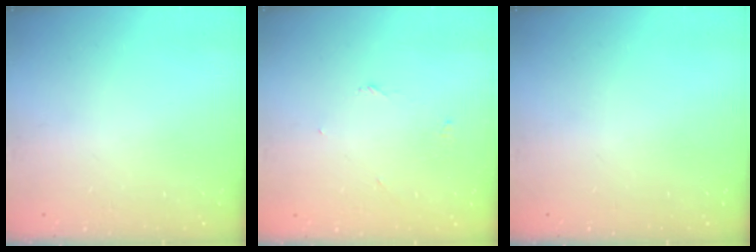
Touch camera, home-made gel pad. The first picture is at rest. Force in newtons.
{"total": 2.5, "press": 2.5, "slide": 0.3}
{"total": 0.0}